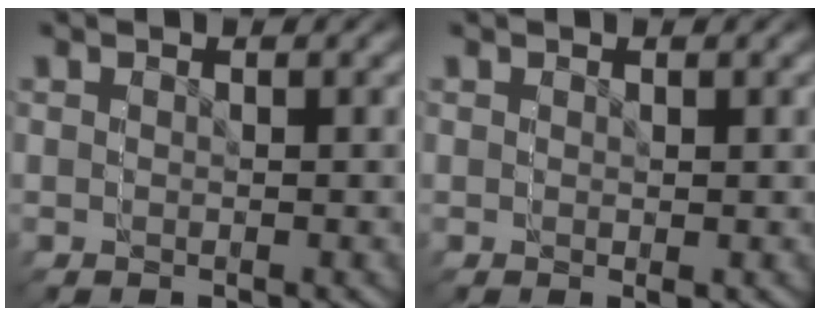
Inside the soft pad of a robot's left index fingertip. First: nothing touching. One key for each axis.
{"total": 0.9, "fx": 0.4, "fy": -0.4, "fz": -0.7, "tx": 0.013, "ty": 0.005, "tz": 0.004}